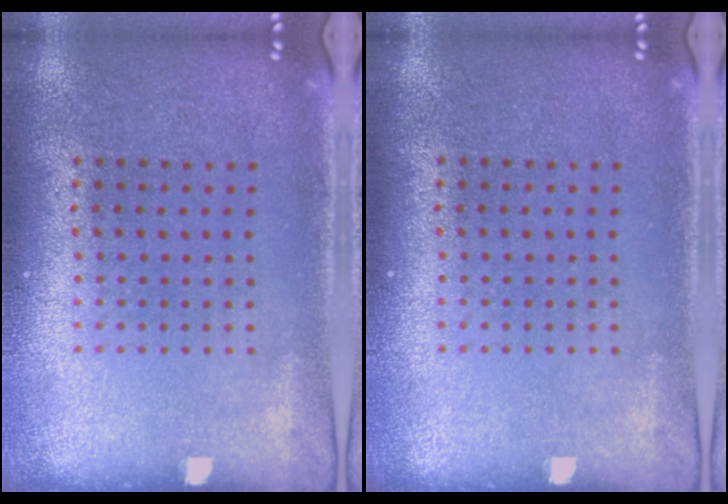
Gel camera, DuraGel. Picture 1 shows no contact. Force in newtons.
{"total": 0.0}